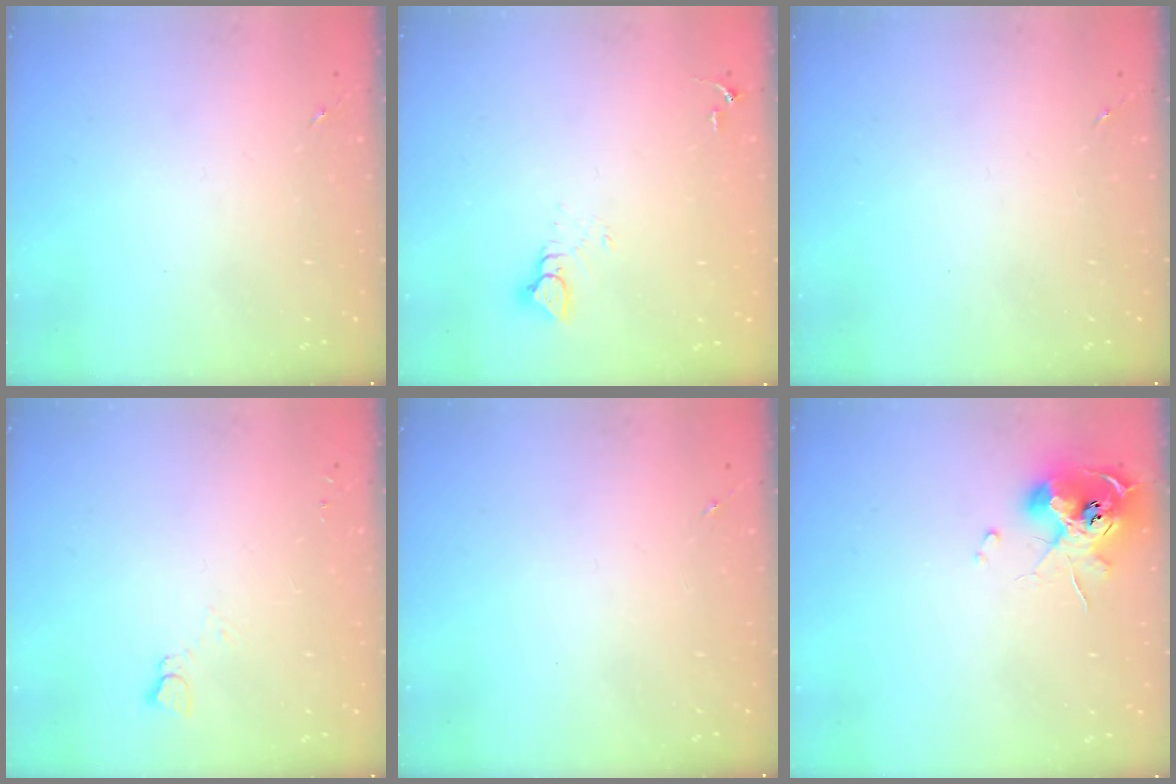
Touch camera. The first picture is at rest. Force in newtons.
{"total": 3.9, "press": 3.9, "slide": 0.2}
{"total": 0.0}
{"total": 2.8, "press": 2.7, "slide": 0.3}
{"total": 0.0}
{"total": 13.1, "press": 13.0, "slide": 1.8}